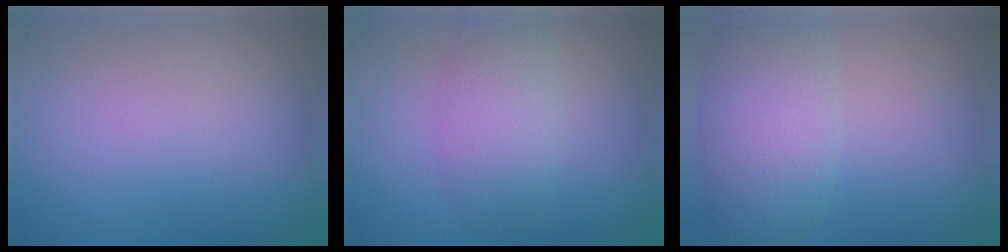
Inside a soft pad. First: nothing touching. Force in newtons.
{"total": 4.2, "press": 4.2, "slide": 0.2}
{"total": 6.4, "press": 6.4, "slide": 0.4}